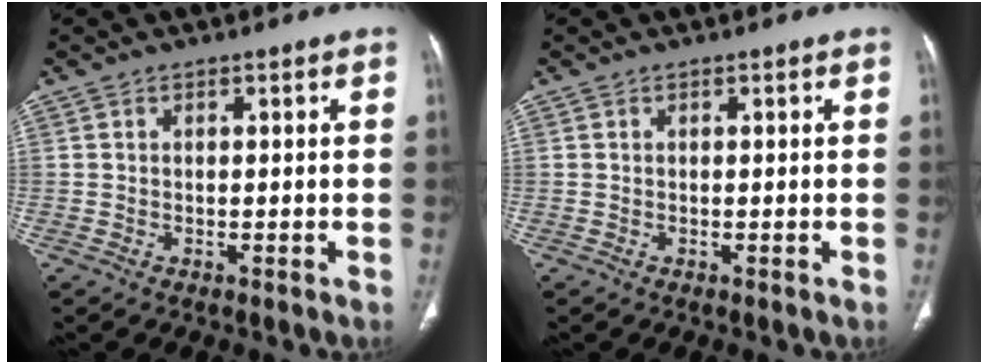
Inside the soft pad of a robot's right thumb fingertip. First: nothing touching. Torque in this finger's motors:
{"motor_torque": [0.12, -0.05, 0.39, -0.24, 0.00]}